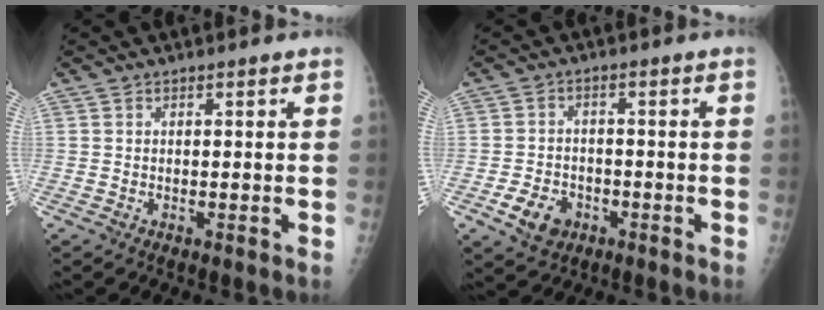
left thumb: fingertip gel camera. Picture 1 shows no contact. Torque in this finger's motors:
{"motor_torque": [-0.54, 0.71, 0.17, 0.05, 0.02]}